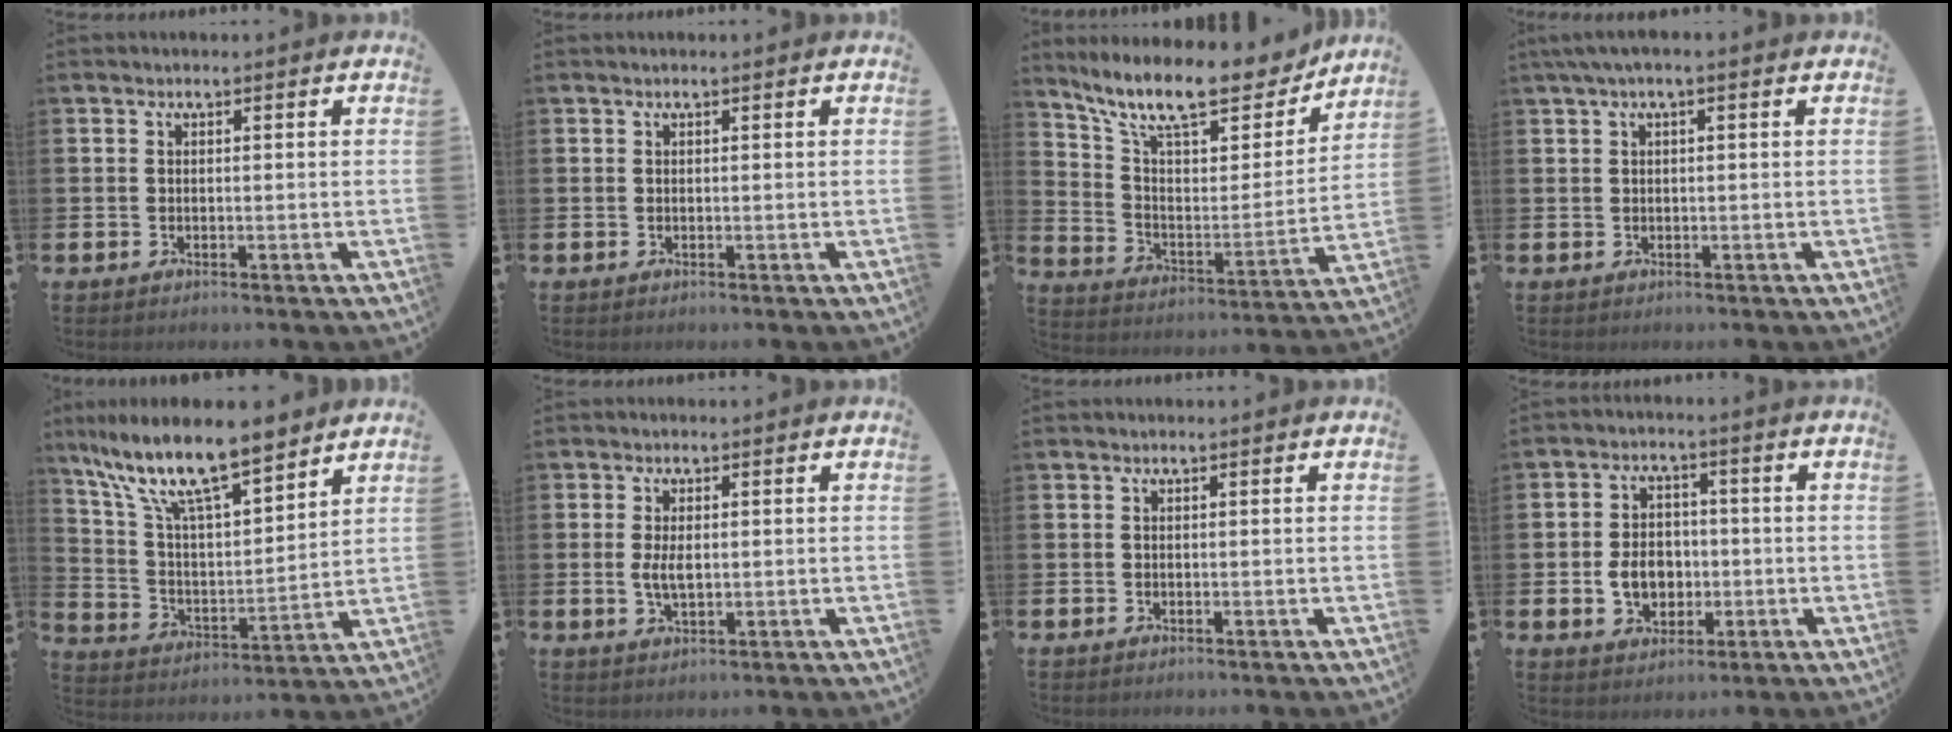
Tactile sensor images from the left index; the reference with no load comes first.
{"total": 0.0}
{"total": 12.6, "force": [10.6, 3.7, 5.7], "torque": [-0.141, -0.065, 0.184]}
{"total": 1.6, "force": [0.7, 0.2, 1.5], "torque": [-0.034, 0.005, 0.012]}
{"total": 11.6, "force": [9.6, 2.8, 5.9], "torque": [-0.146, -0.048, 0.166]}
{"total": 3.0, "force": [0.2, 1.5, 2.7], "torque": [-0.039, -0.001, -0.001]}
{"total": 0.0}
{"total": 5.7, "force": [-0.9, 4.7, 3.2], "torque": [-0.046, 0.004, -0.022]}